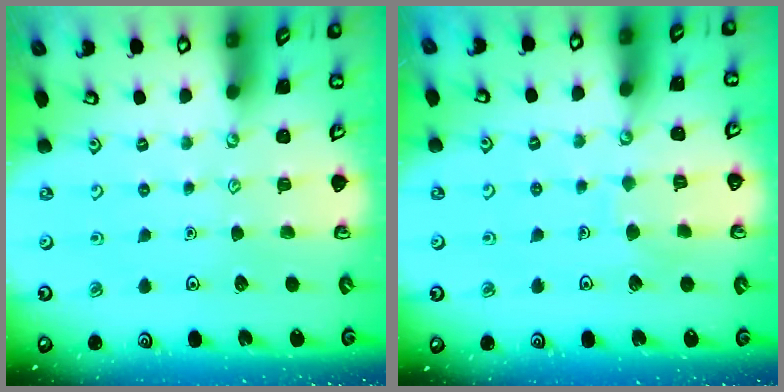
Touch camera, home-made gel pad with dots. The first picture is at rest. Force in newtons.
{"total": 6.1, "press": 6.1, "slide": 0.2}